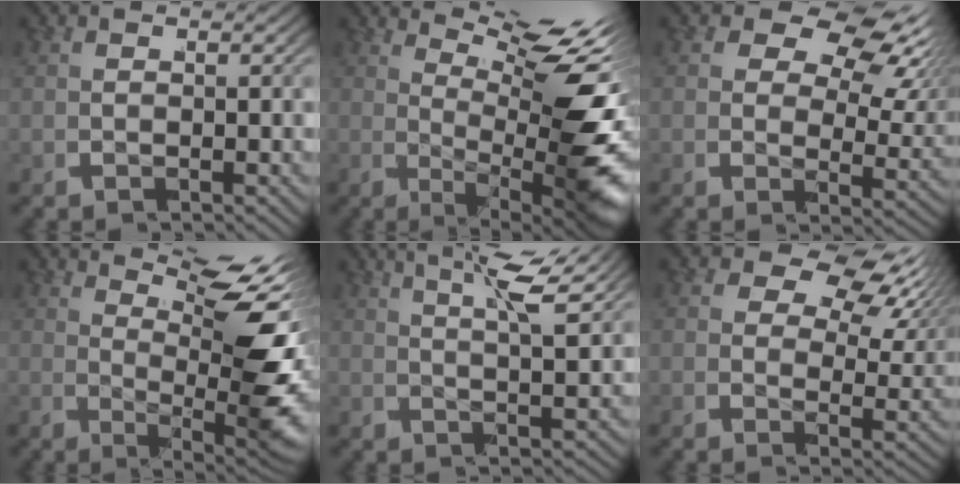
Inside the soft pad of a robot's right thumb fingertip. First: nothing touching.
{"total": 12.7, "force": [2.1, 4.8, 11.5], "torque": [-0.163, -0.016, 0.043]}
{"total": 7.5, "force": [3.7, 4.1, 5.1], "torque": [-0.066, 0.002, 0.050]}
{"total": 11.4, "force": [2.5, 4.0, 10.3], "torque": [-0.142, -0.009, 0.049]}
{"total": 5.8, "force": [4.1, 1.3, 3.9], "torque": [-0.060, 0.011, 0.060]}
{"total": 7.1, "force": [4.1, 3.6, 4.5], "torque": [-0.056, 0.006, 0.055]}